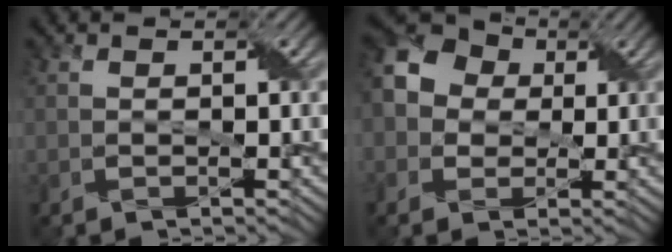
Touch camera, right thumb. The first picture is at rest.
{"total": 9.6, "force": [1.2, 8.4, 4.5], "torque": [-0.137, 0.029, -0.004]}